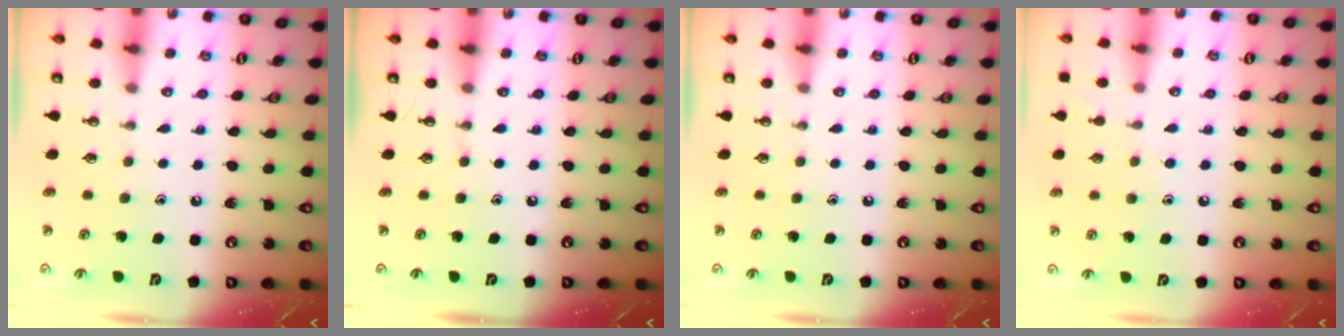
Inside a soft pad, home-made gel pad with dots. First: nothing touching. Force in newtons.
{"total": 0.0}
{"total": 0.0}
{"total": 7.0, "press": 7.0, "slide": 0.7}